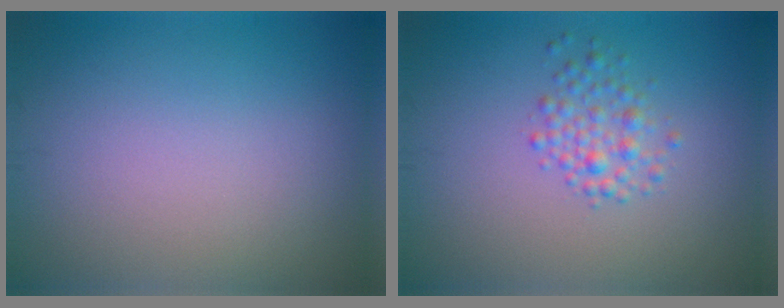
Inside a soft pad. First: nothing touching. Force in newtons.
{"total": 2.2, "press": 2.2, "slide": 0.1}